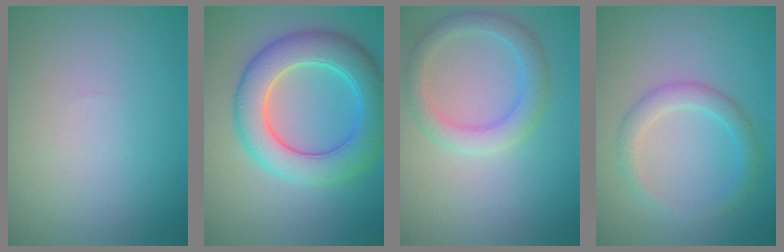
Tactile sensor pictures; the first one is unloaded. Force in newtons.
{"total": 7.0, "press": 7.0, "slide": 0.3}
{"total": 3.0, "press": 3.0, "slide": 0.2}
{"total": 2.4, "press": 2.4, "slide": 0.1}